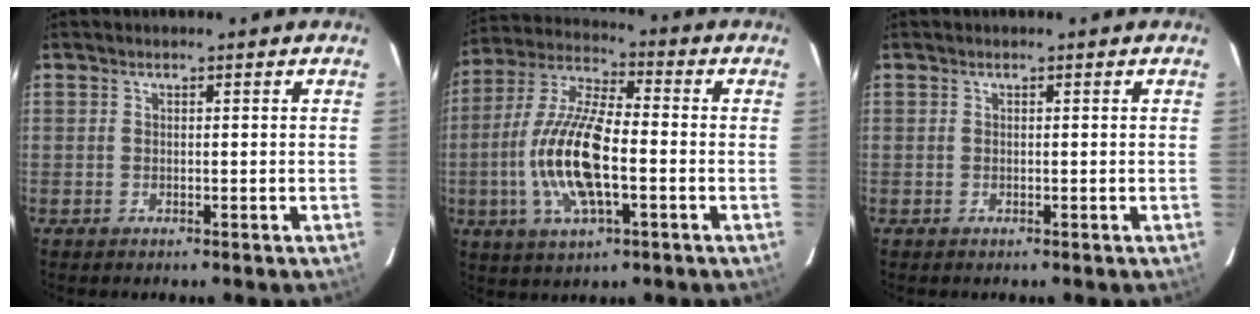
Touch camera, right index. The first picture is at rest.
{"total": 15.7, "force": [-3.2, 5.3, 14.4], "torque": [-0.300, -0.001, -0.063]}
{"total": 0.0}